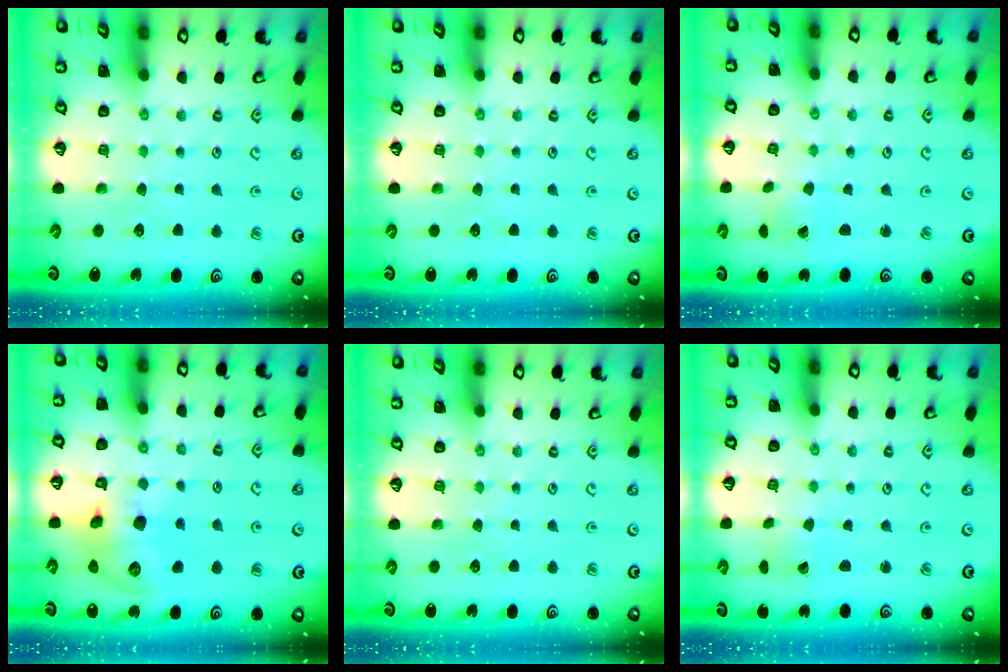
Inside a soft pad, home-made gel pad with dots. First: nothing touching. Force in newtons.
{"total": 0.0}
{"total": 1.8, "press": 1.8, "slide": 0.1}
{"total": 12.9, "press": 12.7, "slide": 2.0}
{"total": 0.0}
{"total": 1.8, "press": 1.7, "slide": 0.1}